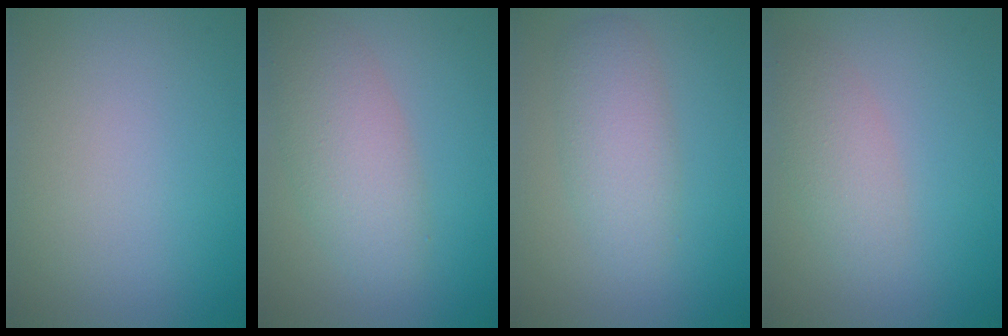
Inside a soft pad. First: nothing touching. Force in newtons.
{"total": 4.7, "press": 4.7, "slide": 0.3}
{"total": 2.2, "press": 2.2, "slide": 0.2}
{"total": 2.5, "press": 2.5, "slide": 0.1}